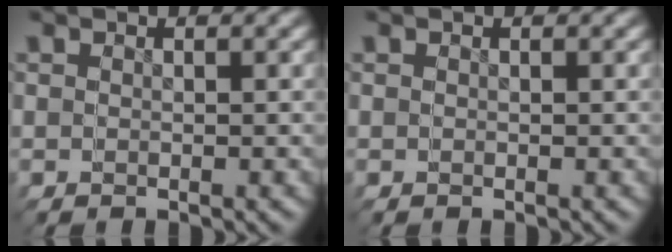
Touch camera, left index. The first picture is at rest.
{"total": 0.0}